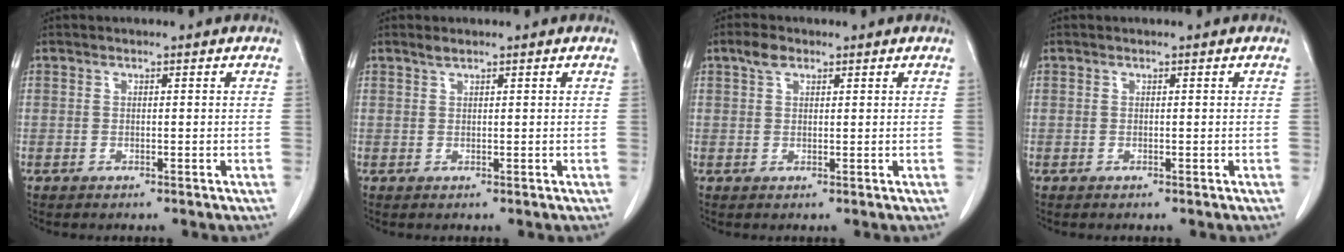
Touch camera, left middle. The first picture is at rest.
{"total": 0.9, "force": [0.8, 0.0, 0.4], "torque": [-0.012, 0.001, 0.018]}
{"total": 2.3, "force": [1.5, 1.2, 1.3], "torque": [-0.029, 0.008, 0.029]}
{"total": 0.0}